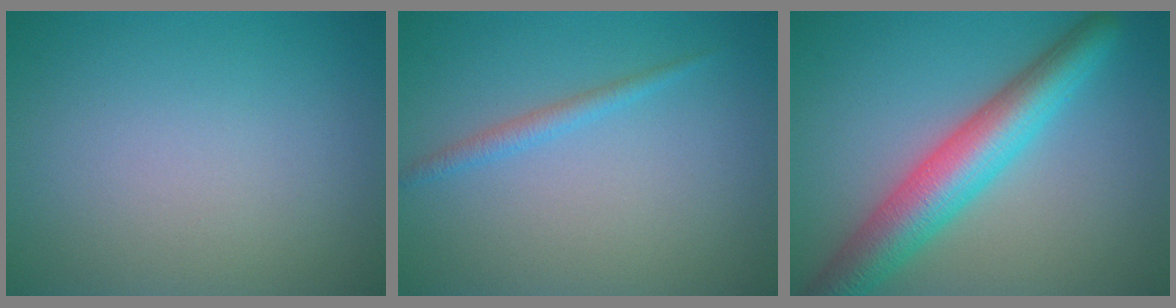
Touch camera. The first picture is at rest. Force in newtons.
{"total": 1.3, "press": 1.3, "slide": 0.1}
{"total": 7.0, "press": 7.0, "slide": 0.2}